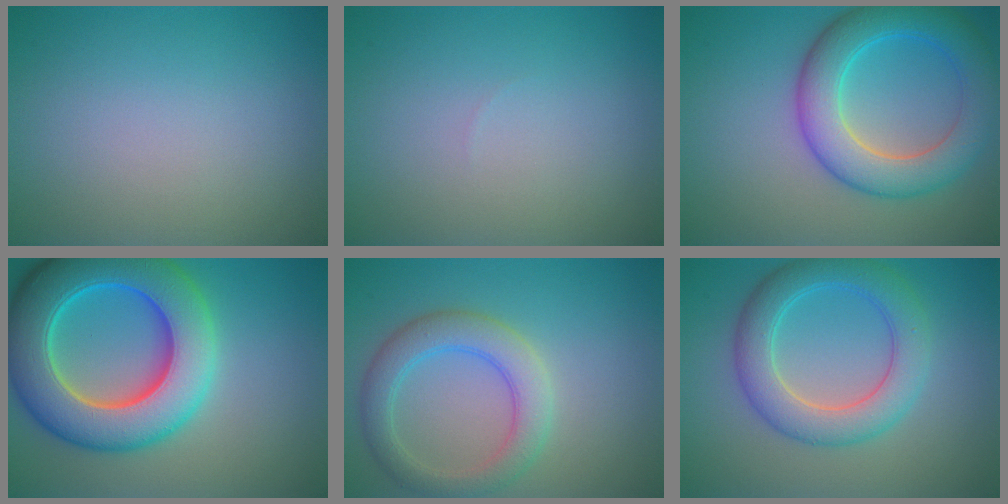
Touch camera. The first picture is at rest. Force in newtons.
{"total": 0.0}
{"total": 7.1, "press": 7.1, "slide": 0.1}
{"total": 11.7, "press": 11.7, "slide": 0.2}
{"total": 4.3, "press": 4.3, "slide": 0.2}
{"total": 5.4, "press": 5.4, "slide": 0.1}